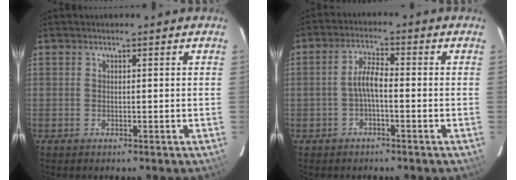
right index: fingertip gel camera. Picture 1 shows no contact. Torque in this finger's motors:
{"motor_torque": [0.55, -0.17, 0.35, 0.10]}